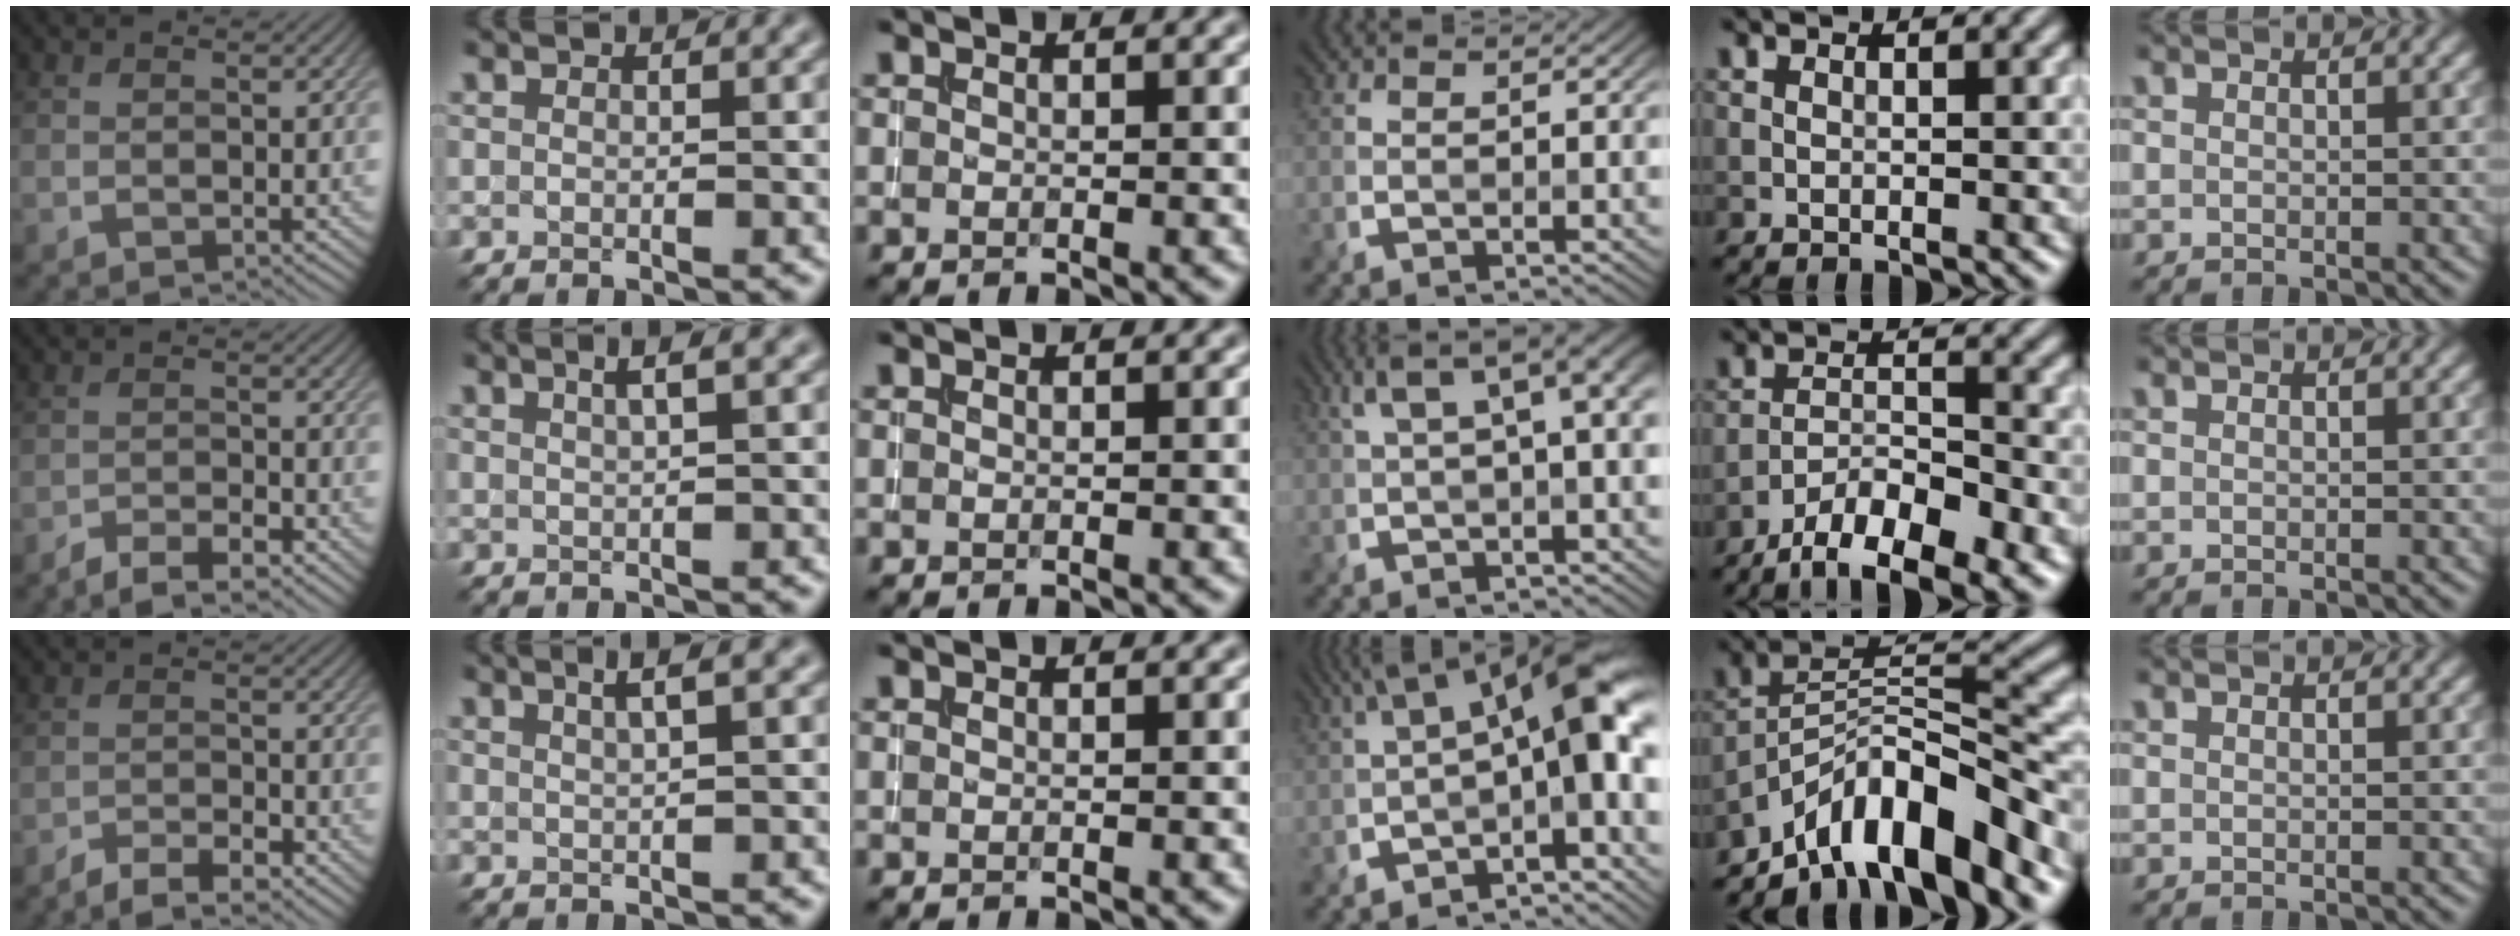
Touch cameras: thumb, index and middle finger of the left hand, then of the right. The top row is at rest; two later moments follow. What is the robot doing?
{"motion": "pour", "object": "almond"}